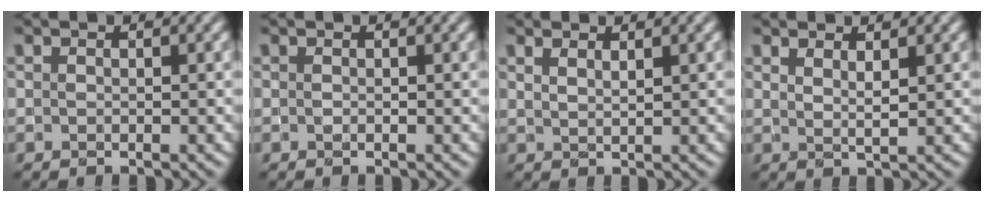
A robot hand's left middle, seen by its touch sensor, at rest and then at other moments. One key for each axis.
{"total": 0.0}
{"total": 1.4, "fx": 1.1, "fy": 0.4, "fz": 0.8, "tx": -0.008, "ty": -0.001, "tz": 0.014}
{"total": 1.7, "fx": 1.2, "fy": 0.4, "fz": 1.1, "tx": -0.017, "ty": -0.004, "tz": 0.019}